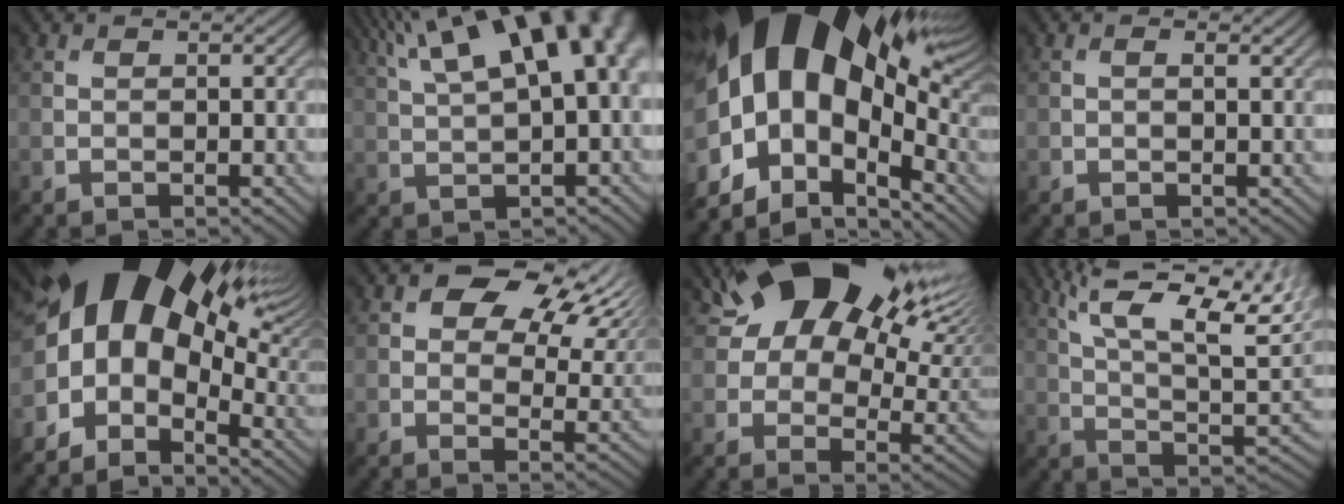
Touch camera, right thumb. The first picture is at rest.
{"total": 15.5, "force": [6.7, 5.7, 12.8], "torque": [-0.197, 0.050, 0.101]}
{"total": 19.5, "force": [3.3, 11.7, 15.2], "torque": [-0.256, -0.006, 0.076]}
{"total": 0.7, "force": [0.3, 0.1, 0.7], "torque": [-0.010, 0.000, 0.003]}
{"total": 14.2, "force": [3.2, 8.2, 11.1], "torque": [-0.205, 0.005, 0.053]}
{"total": 11.2, "force": [5.3, 6.3, 7.5], "torque": [-0.114, 0.001, 0.091]}
{"total": 20.6, "force": [11.8, 10.9, 12.9], "torque": [-0.215, 0.046, 0.185]}
{"total": 19.2, "force": [9.8, 6.8, 15.1], "torque": [-0.270, 0.047, 0.170]}